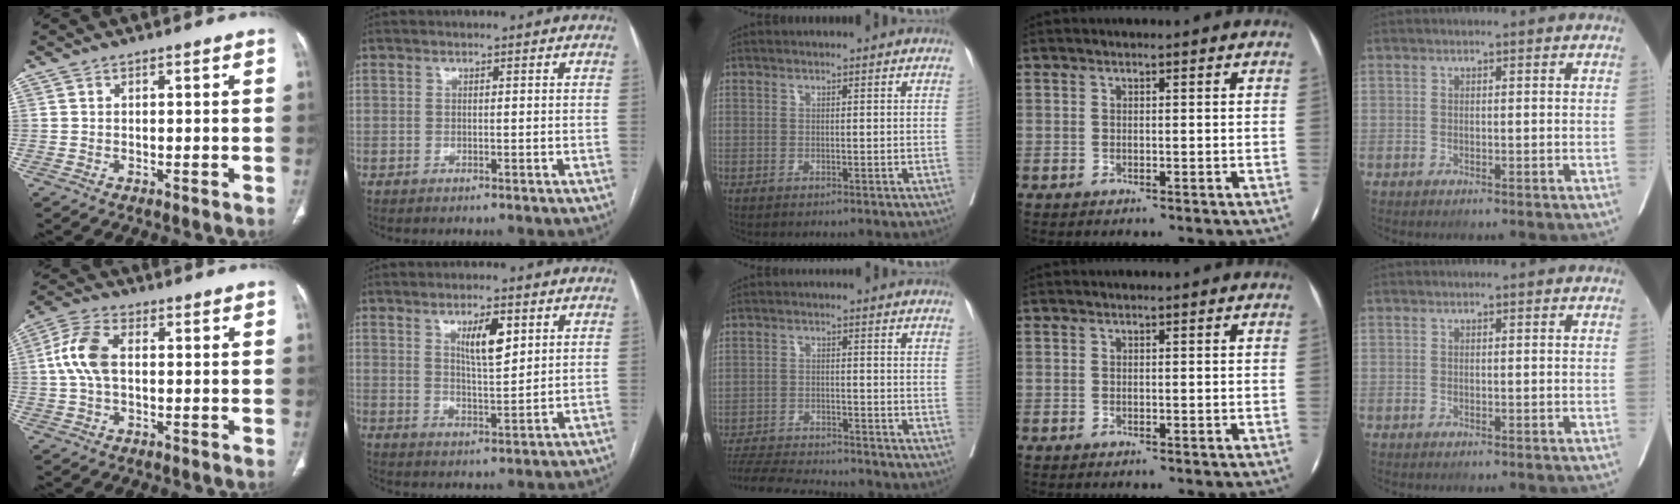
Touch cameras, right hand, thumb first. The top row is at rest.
{"thumb": {"total": 8.4, "force": [0.6, 4.8, 6.8], "torque": [-0.153, 0.021, 0.009]}, "index": {"total": 6.2, "force": [2.8, 1.5, 5.3], "torque": [-0.093, -0.002, 0.050]}, "middle": {"total": 11.7, "force": [-11.1, 0.9, 3.6], "torque": [-0.065, -0.008, -0.172]}}